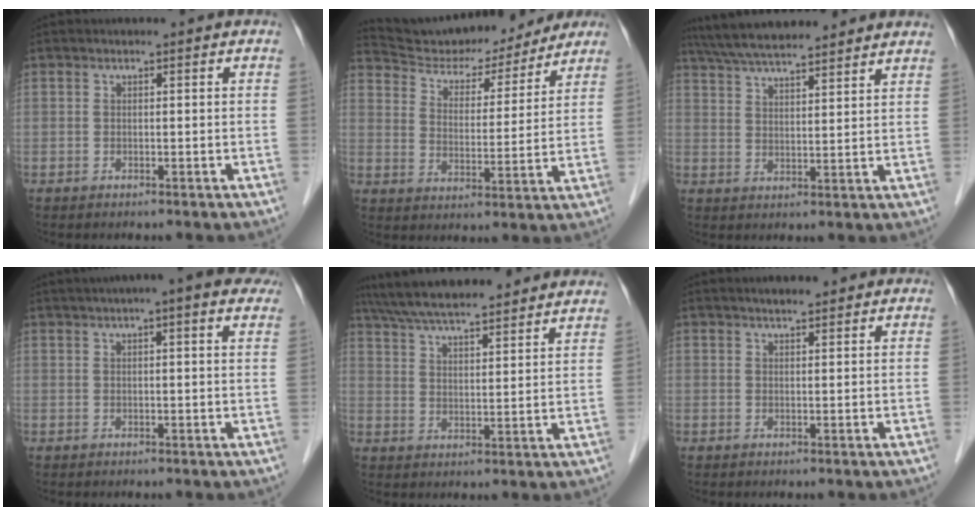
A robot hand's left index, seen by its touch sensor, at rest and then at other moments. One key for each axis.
{"total": 17.5, "fx": 16.3, "fy": 4.4, "fz": 4.5, "tx": -0.068, "ty": 0.010, "tz": 0.241}
{"total": 14.8, "fx": 13.1, "fy": 1.8, "fz": 6.8, "tx": -0.119, "ty": 0.037, "tz": 0.204}
{"total": 9.1, "fx": 6.3, "fy": 1.2, "fz": 6.4, "tx": -0.085, "ty": 0.034, "tz": 0.072}
{"total": 20.3, "fx": 17.8, "fy": 2.7, "fz": 9.3, "tx": -0.155, "ty": 0.049, "tz": 0.260}
{"total": 3.0, "fx": 2.5, "fy": 0.5, "fz": 1.6, "tx": -0.025, "ty": 0.014, "tz": 0.038}